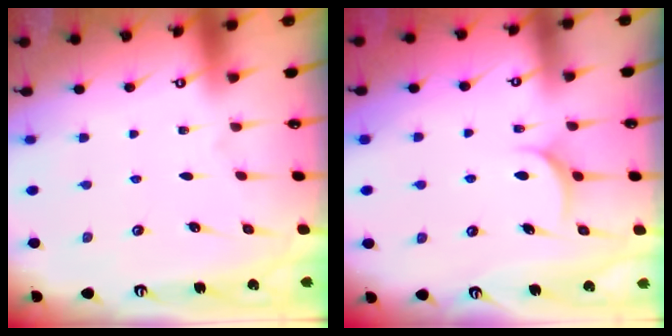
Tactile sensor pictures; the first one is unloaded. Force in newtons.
{"total": 5.2, "press": 5.2, "slide": 0.1}